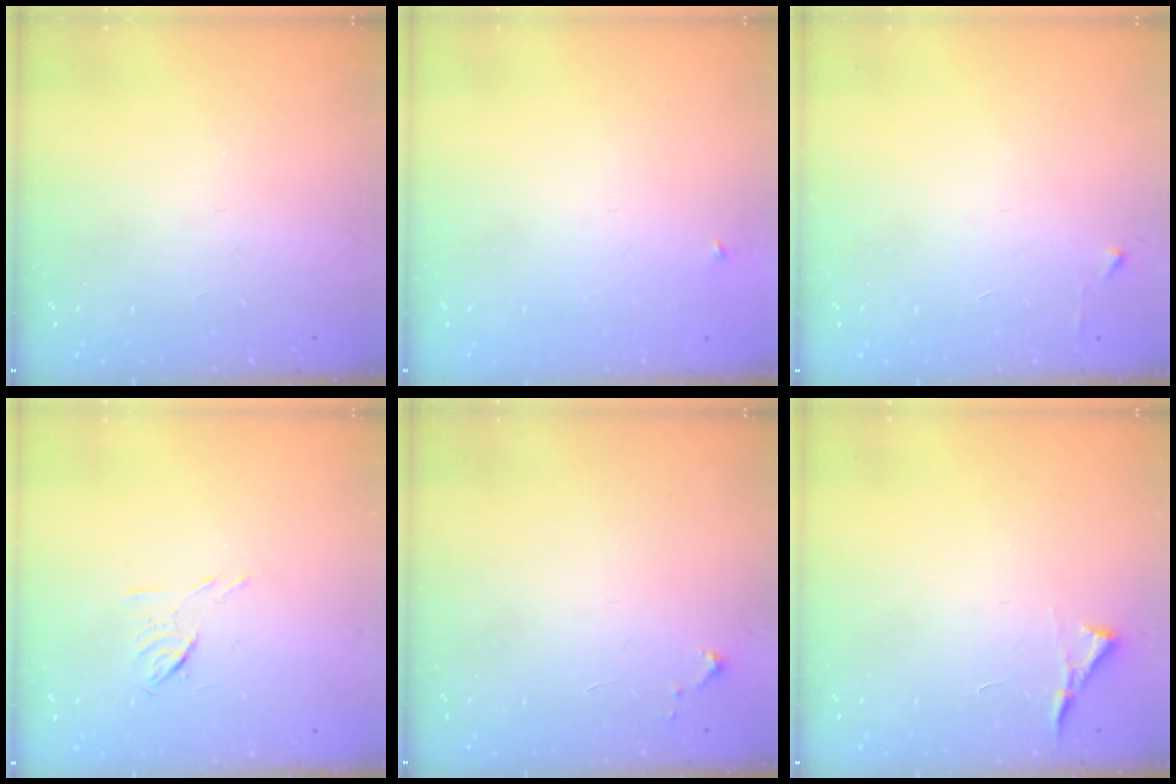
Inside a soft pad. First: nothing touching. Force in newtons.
{"total": 2.3, "press": 2.3, "slide": 0.2}
{"total": 2.4, "press": 2.4, "slide": 0.3}
{"total": 5.8, "press": 5.7, "slide": 1.2}
{"total": 3.5, "press": 3.5, "slide": 0.3}
{"total": 3.5, "press": 3.5, "slide": 0.5}